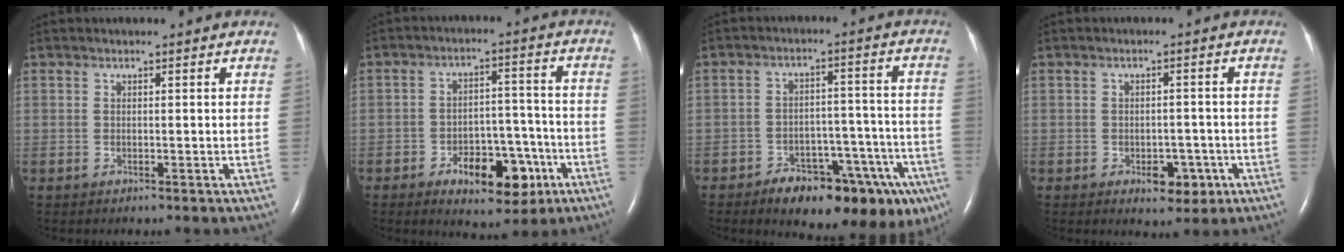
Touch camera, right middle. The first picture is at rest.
{"total": 10.3, "force": [-5.1, 4.9, 7.4], "torque": [-0.106, 0.019, -0.068]}
{"total": 17.2, "force": [-11.2, 6.4, 11.3], "torque": [-0.083, 0.038, -0.150]}
{"total": 4.4, "force": [-2.0, 2.5, 3.0], "torque": [-0.035, 0.006, -0.020]}